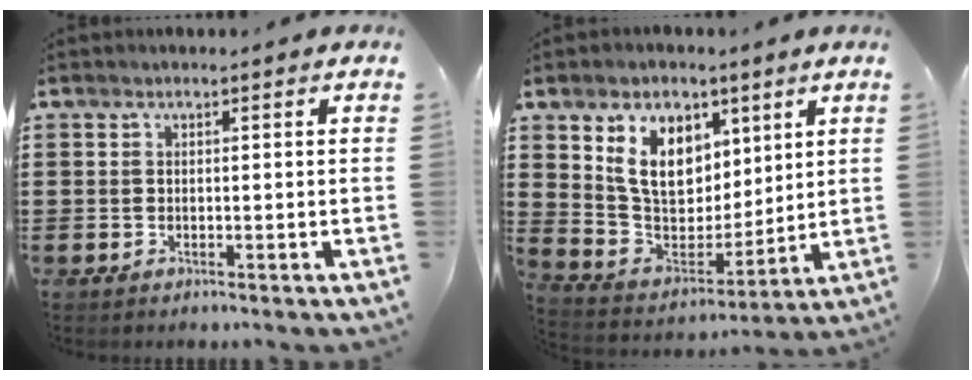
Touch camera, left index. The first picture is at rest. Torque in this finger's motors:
{"motor_torque": [2.14, 0.00, 1.05, 0.21]}